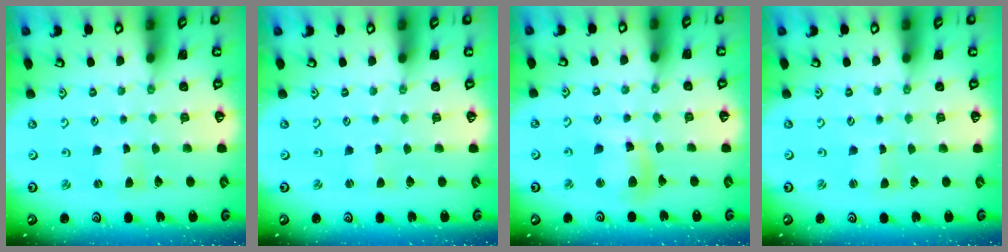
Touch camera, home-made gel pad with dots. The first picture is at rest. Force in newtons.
{"total": 0.0}
{"total": 11.9, "press": 11.8, "slide": 1.6}
{"total": 0.6, "press": 0.6, "slide": 0.0}